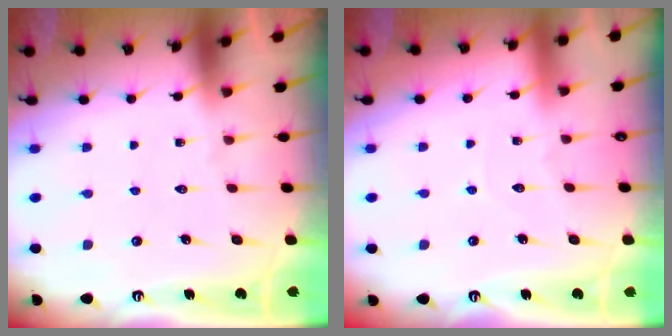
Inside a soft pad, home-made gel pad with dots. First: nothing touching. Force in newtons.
{"total": 2.9, "press": 2.9, "slide": 0.2}